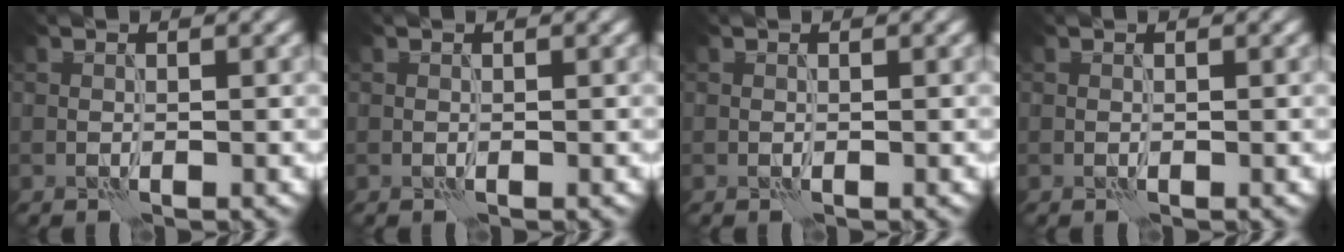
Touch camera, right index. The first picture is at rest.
{"total": 0.0}
{"total": 0.0}
{"total": 0.0}